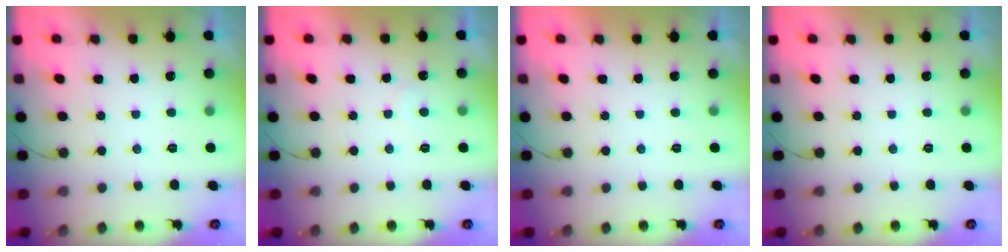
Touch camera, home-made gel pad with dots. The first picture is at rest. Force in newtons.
{"total": 4.7, "press": 4.7, "slide": 0.3}
{"total": 1.7, "press": 1.7, "slide": 0.0}
{"total": 0.0}